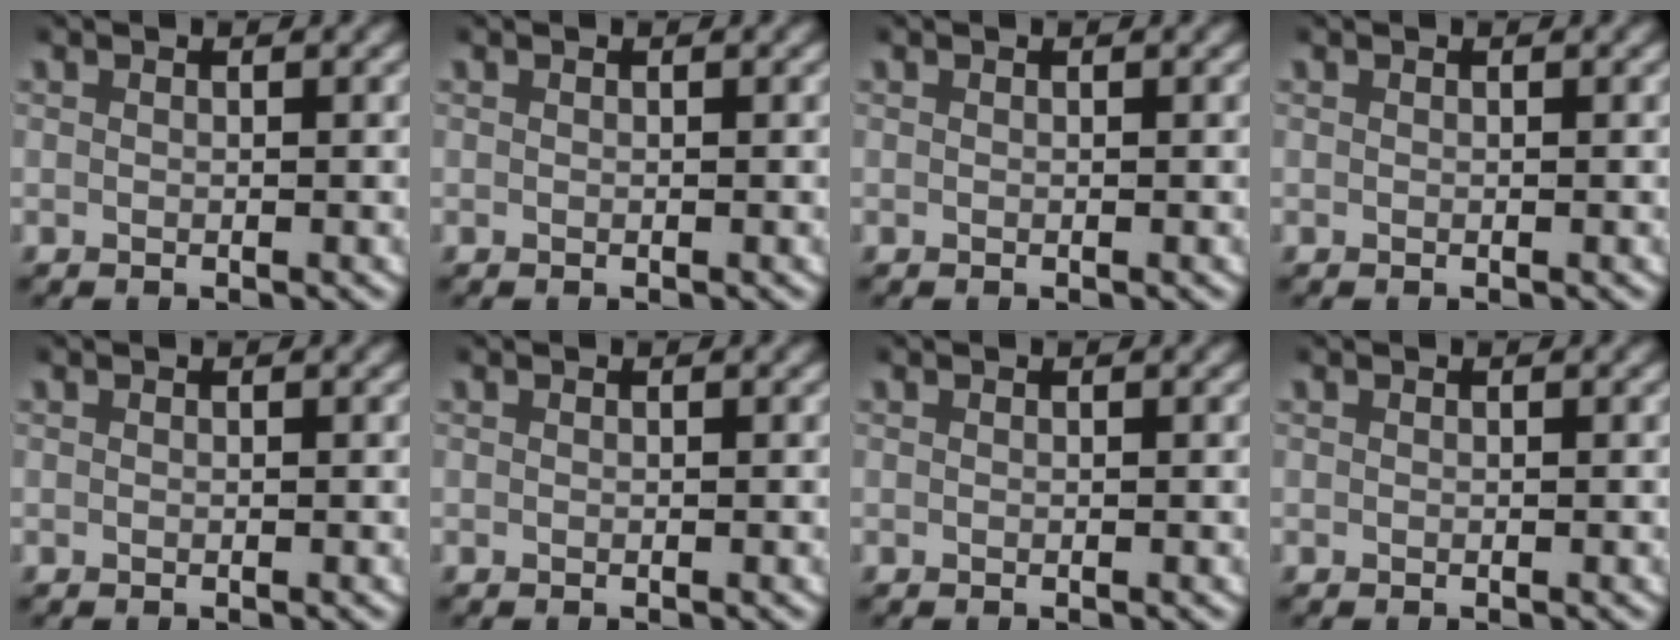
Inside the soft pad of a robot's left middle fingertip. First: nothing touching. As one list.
[{"total": 0.0}, {"total": 0.0}, {"total": 0.0}, {"total": 0.0}, {"total": 0.0}, {"total": 0.0}, {"total": 0.0}]